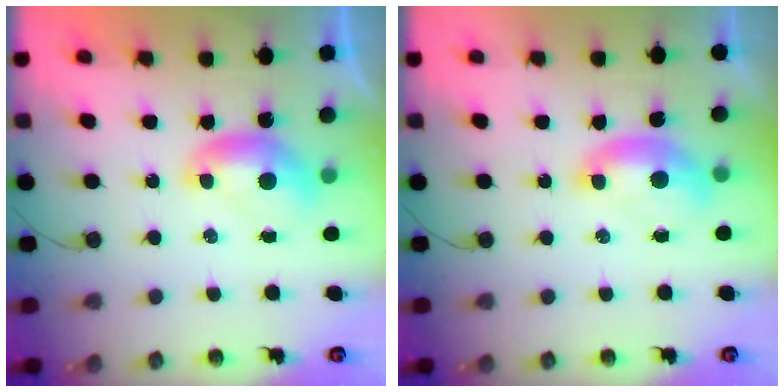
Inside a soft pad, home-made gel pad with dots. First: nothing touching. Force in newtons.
{"total": 1.8, "press": 1.6, "slide": 0.7}